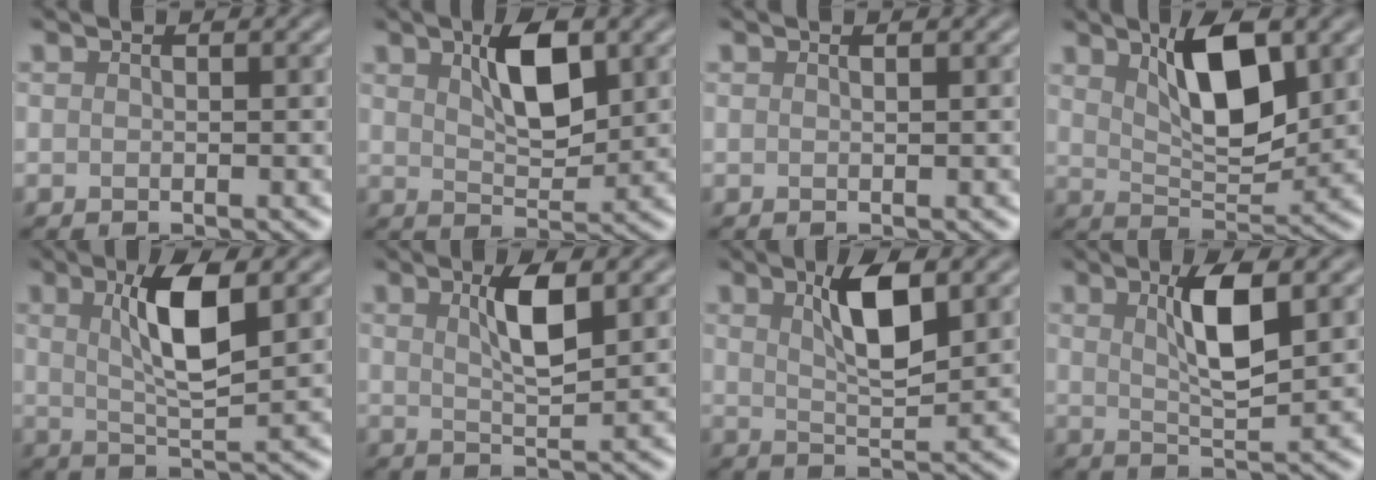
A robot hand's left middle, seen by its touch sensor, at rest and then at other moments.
{"total": 4.5, "force": [1.6, 1.8, 3.7], "torque": [-0.070, 0.001, 0.033]}
{"total": 0.0}
{"total": 6.6, "force": [2.5, 2.7, 5.5], "torque": [-0.096, -0.003, 0.047]}
{"total": 5.4, "force": [1.3, 1.3, 5.1], "torque": [-0.091, -0.003, 0.031]}
{"total": 3.4, "force": [1.1, 0.8, 3.1], "torque": [-0.057, 0.000, 0.025]}
{"total": 4.5, "force": [1.5, 1.3, 4.0], "torque": [-0.073, -0.002, 0.031]}
{"total": 4.4, "force": [1.2, 1.0, 4.1], "torque": [-0.076, -0.003, 0.027]}